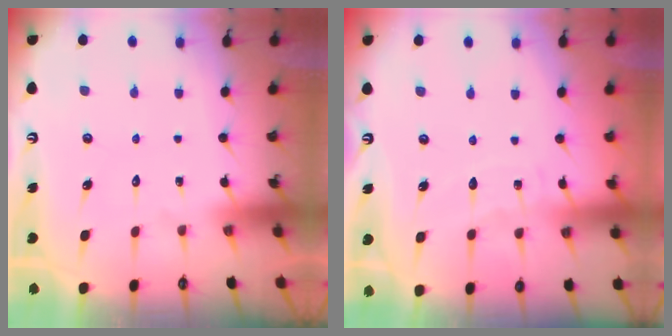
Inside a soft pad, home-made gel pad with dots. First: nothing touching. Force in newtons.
{"total": 4.3, "press": 4.3, "slide": 0.3}